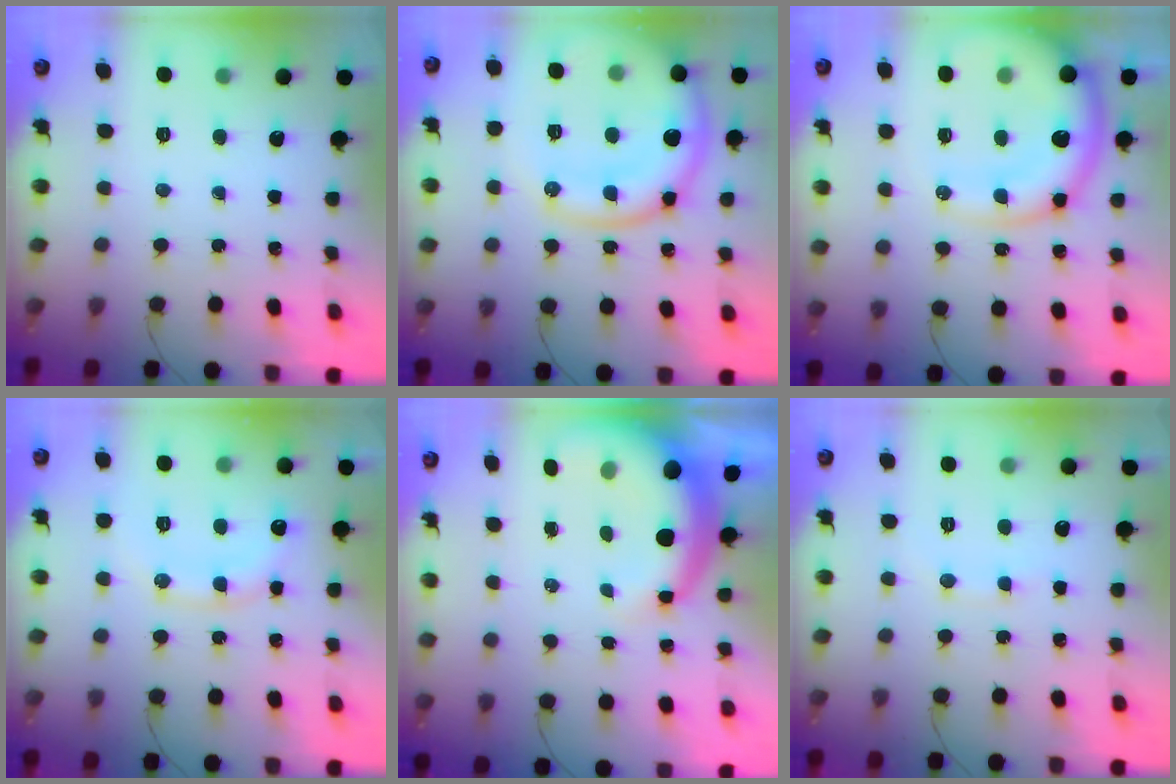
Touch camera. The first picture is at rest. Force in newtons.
{"total": 17.7, "press": 17.6, "slide": 1.6}
{"total": 17.4, "press": 16.9, "slide": 4.4}
{"total": 11.2, "press": 11.2, "slide": 0.2}
{"total": 9.0, "press": 8.7, "slide": 2.1}
{"total": 5.3, "press": 5.1, "slide": 1.4}